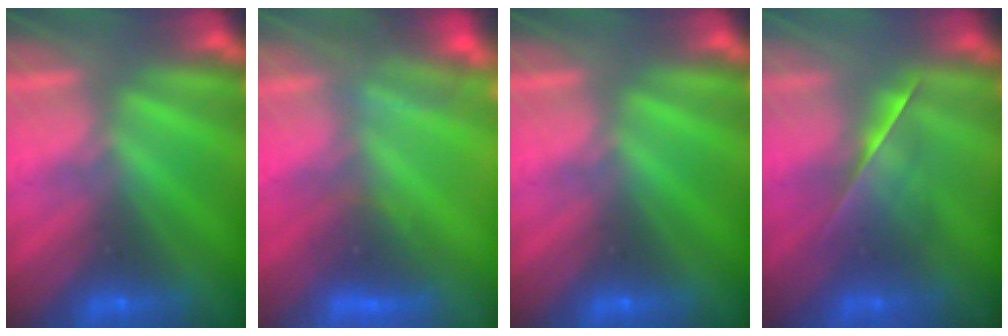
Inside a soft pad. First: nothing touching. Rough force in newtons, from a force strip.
{"total": 5.1}
{"total": 0.0}
{"total": 2.1}